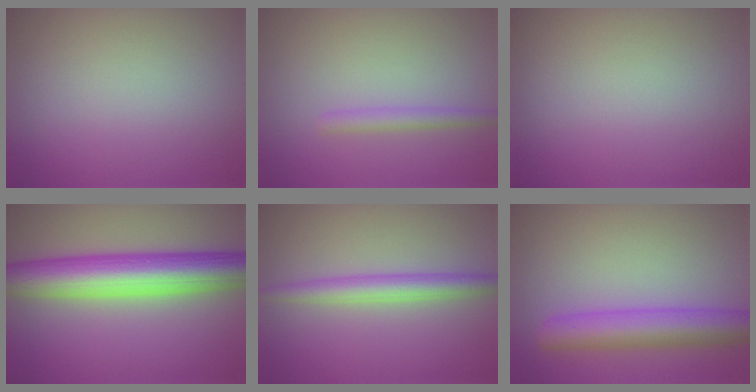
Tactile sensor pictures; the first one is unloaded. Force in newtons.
{"total": 1.6, "press": 1.6, "slide": 0.0}
{"total": 0.0}
{"total": 9.3, "press": 9.3, "slide": 0.5}
{"total": 3.1, "press": 3.1, "slide": 0.1}
{"total": 5.7, "press": 5.7, "slide": 0.2}